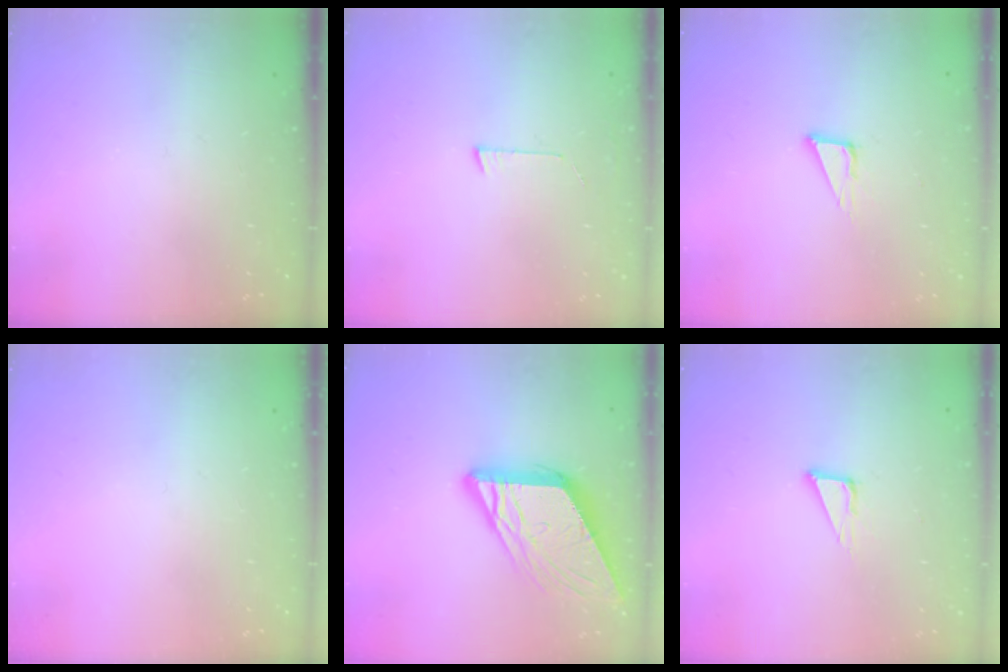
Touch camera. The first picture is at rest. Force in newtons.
{"total": 4.2, "press": 4.2, "slide": 0.4}
{"total": 5.3, "press": 5.3, "slide": 0.3}
{"total": 0.0}
{"total": 14.0, "press": 13.9, "slide": 1.4}
{"total": 5.3, "press": 5.3, "slide": 0.3}